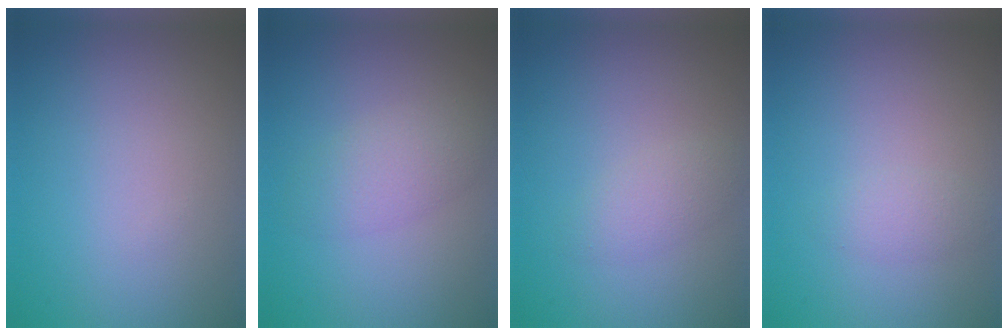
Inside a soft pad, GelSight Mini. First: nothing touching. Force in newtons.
{"total": 2.7, "press": 2.7, "slide": 0.1}
{"total": 1.7, "press": 1.7, "slide": 0.1}
{"total": 1.3, "press": 1.3, "slide": 0.1}